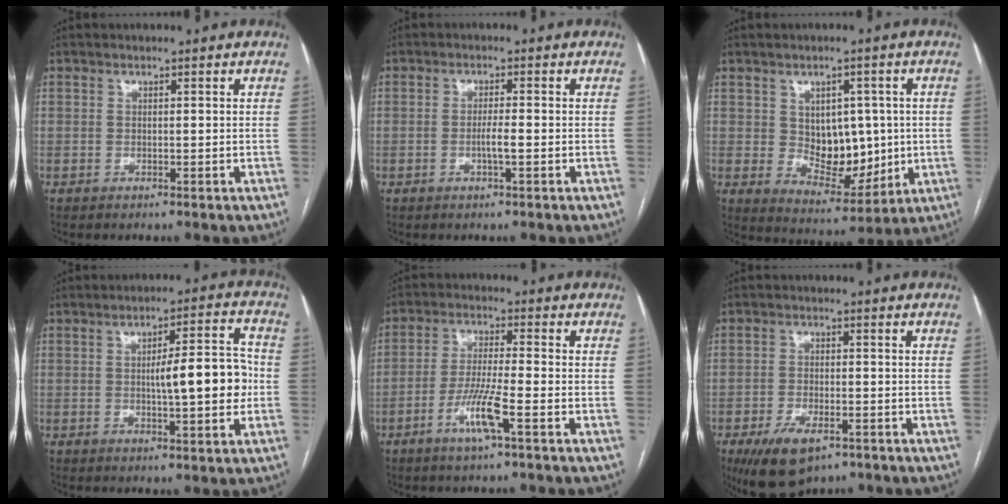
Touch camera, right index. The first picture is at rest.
{"total": 2.4, "force": [-0.7, 0.1, 2.3], "torque": [-0.044, 0.000, -0.013]}
{"total": 9.6, "force": [0.7, 6.1, 7.4], "torque": [-0.105, 0.002, 0.030]}
{"total": 10.0, "force": [-0.6, 2.0, 9.8], "torque": [-0.137, 0.021, -0.007]}
{"total": 7.2, "force": [-3.4, 0.1, 6.3], "torque": [-0.127, -0.007, -0.066]}
{"total": 7.9, "force": [-4.8, 3.6, 5.2], "torque": [-0.097, -0.011, -0.073]}